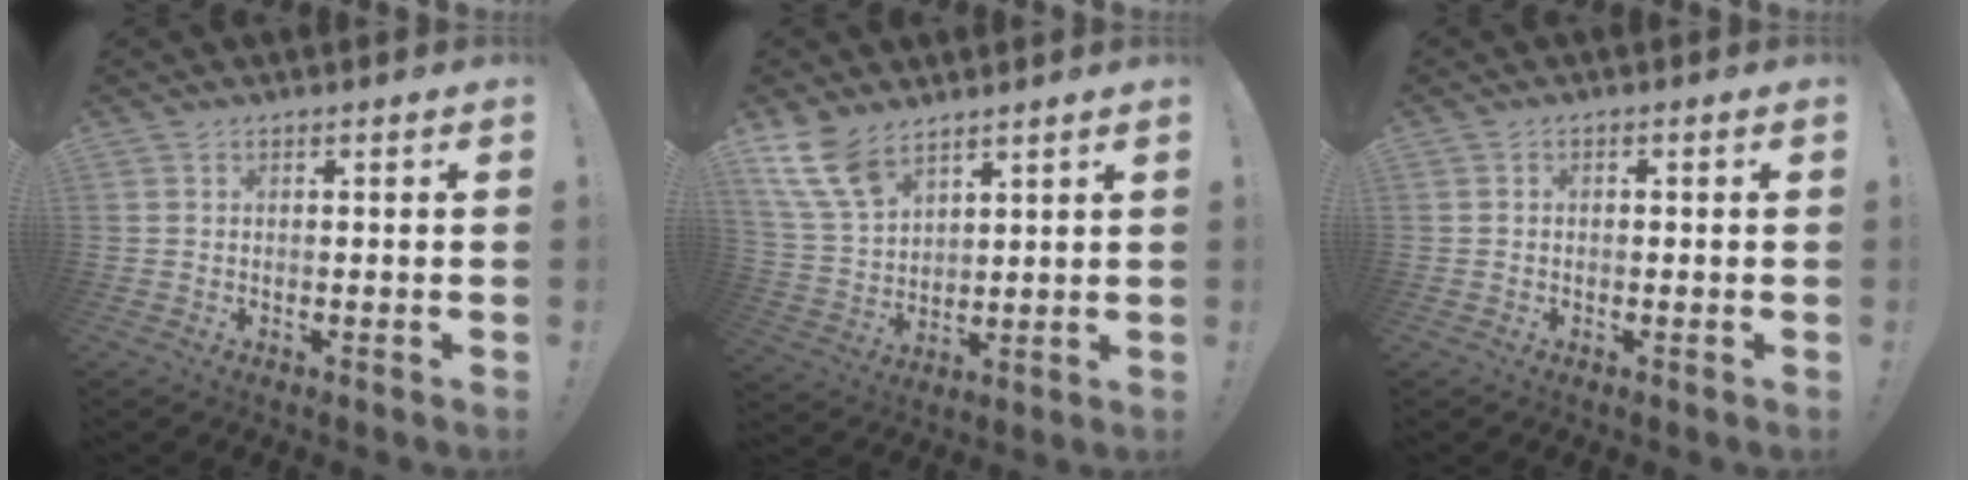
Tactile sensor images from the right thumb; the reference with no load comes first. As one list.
[{"total": 11.8, "force": [8.1, 6.2, 5.9], "torque": [-0.130, -0.040, 0.159]}, {"total": 1.0, "force": [-0.6, 0.6, 0.4], "torque": [-0.011, 0.006, -0.011]}]